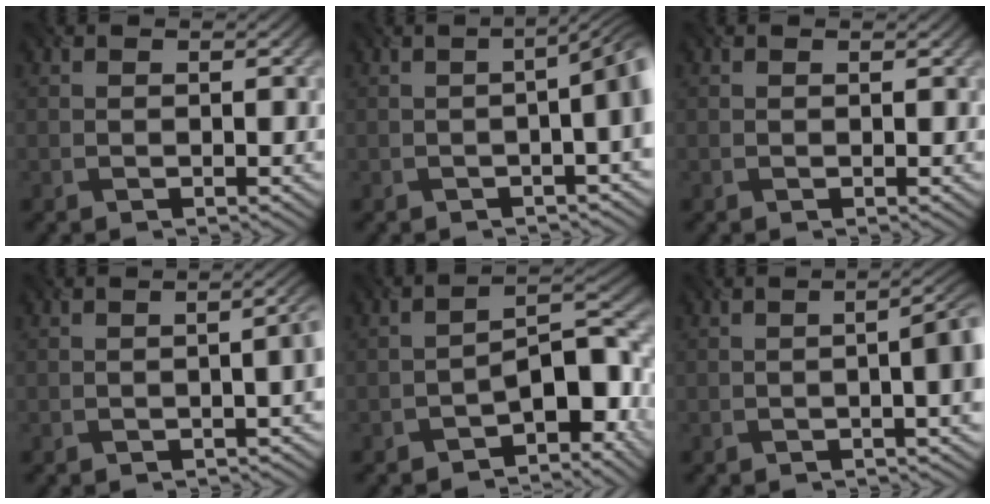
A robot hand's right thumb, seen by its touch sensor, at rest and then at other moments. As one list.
[{"total": 5.8, "force": [-0.7, 1.8, 5.5], "torque": [-0.057, 0.004, -0.016]}, {"total": 0.0}, {"total": 3.5, "force": [-0.4, 1.2, 3.2], "torque": [-0.034, 0.006, -0.003]}, {"total": 8.2, "force": [-4.8, 3.3, 5.9], "torque": [-0.067, 0.008, -0.088]}, {"total": 6.4, "force": [-0.4, 2.2, 6.0], "torque": [-0.067, 0.005, -0.006]}]